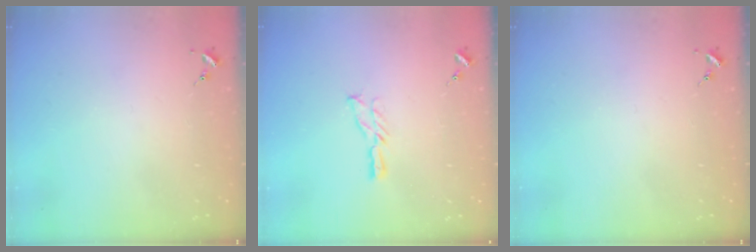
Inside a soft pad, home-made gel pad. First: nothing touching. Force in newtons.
{"total": 5.8, "press": 5.8, "slide": 0.5}
{"total": 0.0}